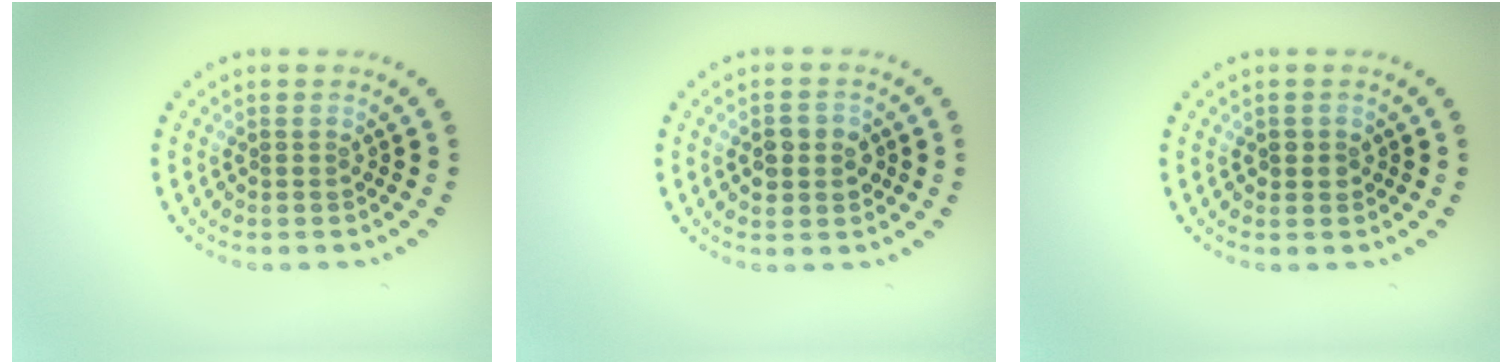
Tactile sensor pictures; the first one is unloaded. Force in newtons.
{"total": 2.6, "press": 2.6, "slide": 0.2}
{"total": 1.1, "press": 1.0, "slide": 0.3}